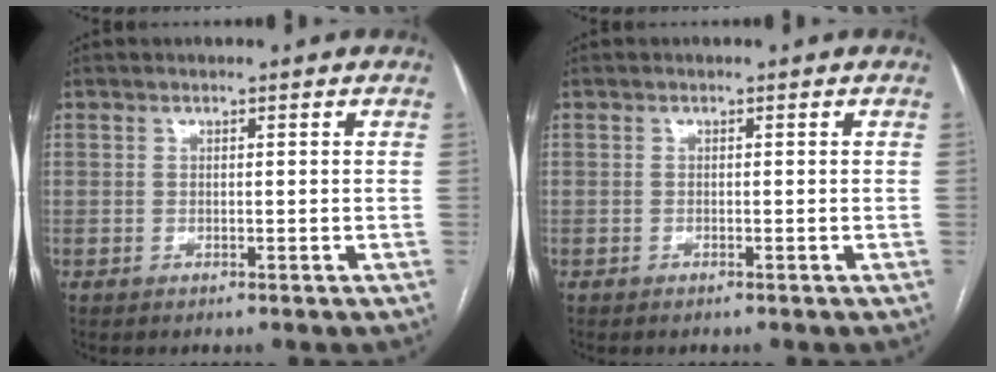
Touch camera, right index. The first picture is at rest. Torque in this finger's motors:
{"motor_torque": [0.00, -0.01, 0.06, 0.01]}